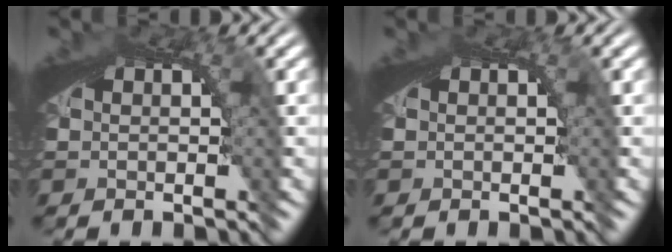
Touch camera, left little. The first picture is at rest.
{"total": 0.0}